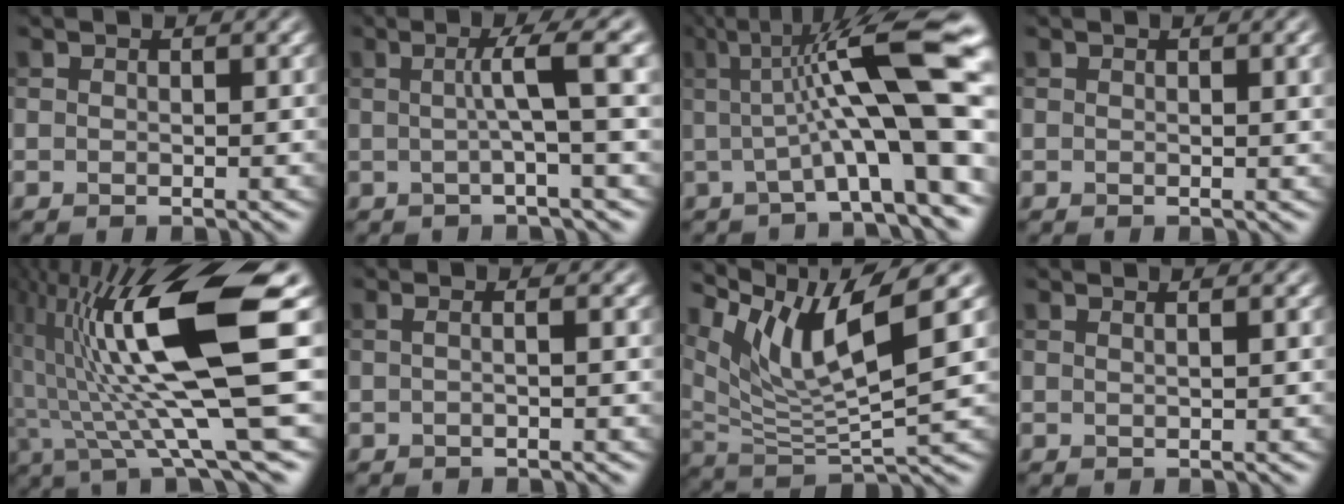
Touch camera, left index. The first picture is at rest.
{"total": 4.9, "force": [0.6, 0.5, 4.8], "torque": [-0.071, 0.014, 0.003]}
{"total": 12.3, "force": [1.2, 2.4, 12.0], "torque": [-0.166, 0.021, 0.018]}
{"total": 1.8, "force": [0.5, 0.5, 1.6], "torque": [-0.015, 0.004, 0.006]}
{"total": 14.4, "force": [2.1, 2.5, 14.1], "torque": [-0.248, 0.004, 0.043]}
{"total": 2.3, "force": [0.4, 1.1, 1.9], "torque": [-0.009, 0.000, -0.022]}
{"total": 9.1, "force": [5.4, 1.8, 7.1], "torque": [-0.140, 0.001, 0.106]}
{"total": 1.5, "force": [0.8, 0.7, 1.1], "torque": [-0.003, -0.002, -0.007]}